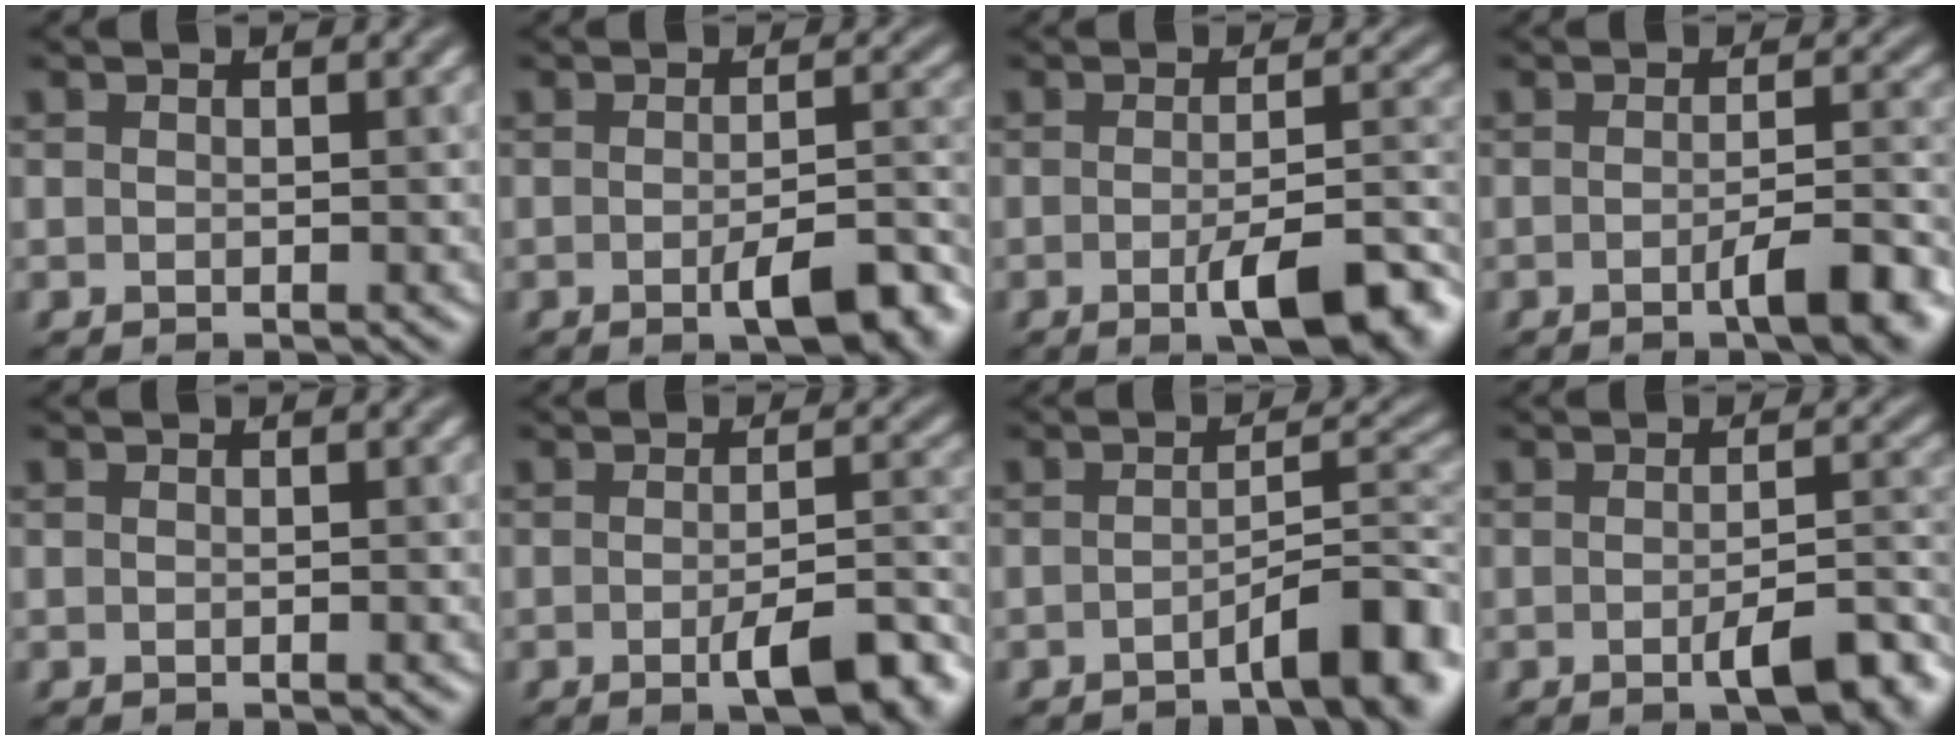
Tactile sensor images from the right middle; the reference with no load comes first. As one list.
[{"total": 5.8, "force": [-2.7, 1.6, 4.9], "torque": [-0.075, -0.002, -0.037]}, {"total": 7.3, "force": [-3.3, 1.9, 6.3], "torque": [-0.091, 0.000, -0.047]}, {"total": 5.0, "force": [-2.2, 1.0, 4.3], "torque": [-0.059, 0.004, -0.036]}, {"total": 0.0}, {"total": 6.4, "force": [-3.0, 1.7, 5.4], "torque": [-0.081, -0.001, -0.041]}, {"total": 5.2, "force": [-3.0, 1.0, 4.1], "torque": [-0.053, 0.012, -0.047]}, {"total": 5.6, "force": [-2.8, 1.5, 4.7], "torque": [-0.070, 0.000, -0.038]}]